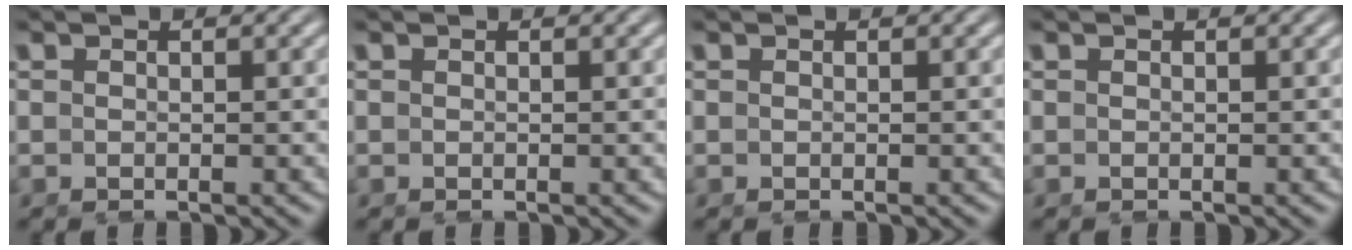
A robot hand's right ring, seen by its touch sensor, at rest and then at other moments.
{"total": 0.0}
{"total": 0.0}
{"total": 0.0}